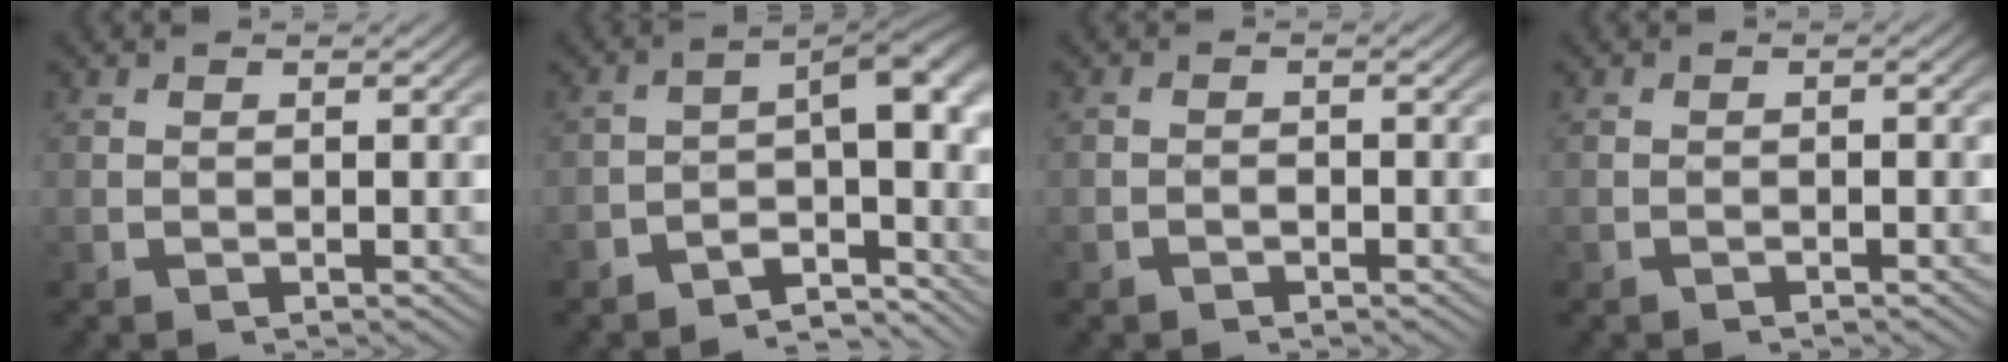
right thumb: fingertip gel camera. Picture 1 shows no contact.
{"total": 7.5, "force": [-2.4, 3.9, 5.9], "torque": [-0.068, -0.013, -0.043]}
{"total": 0.9, "force": [-0.8, 0.4, 0.1], "torque": [-0.001, -0.003, -0.016]}
{"total": 0.7, "force": [-0.6, 0.1, 0.2], "torque": [-0.001, 0.000, -0.013]}